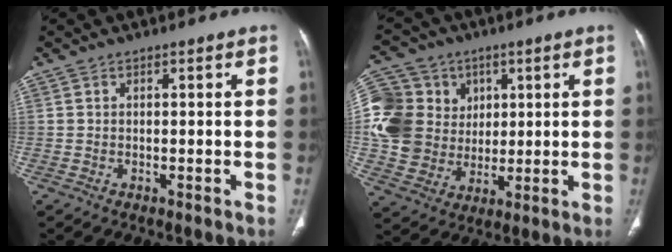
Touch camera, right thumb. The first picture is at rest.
{"total": 18.0, "force": [3.1, 15.7, 8.4], "torque": [-0.156, 0.018, 0.069]}